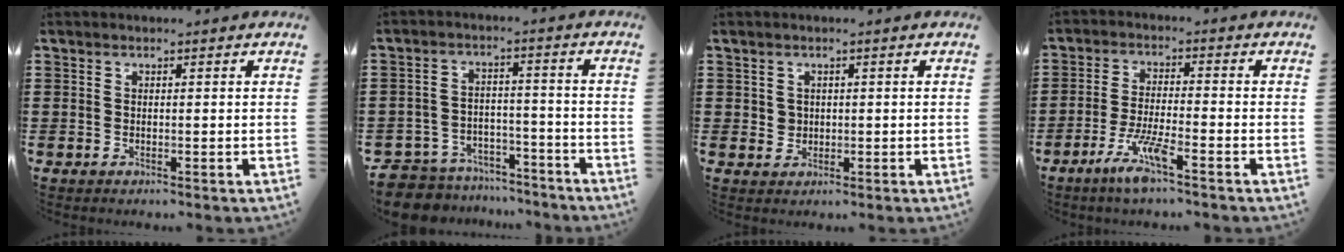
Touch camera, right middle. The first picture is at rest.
{"total": 6.7, "force": [-6.6, 1.3, 0.2], "torque": [-0.021, 0.015, -0.138]}
{"total": 1.7, "force": [0.4, 1.6, 0.4], "torque": [-0.014, 0.010, 0.006]}
{"total": 6.5, "force": [-4.2, 0.6, 5.0], "torque": [-0.106, -0.010, -0.079]}